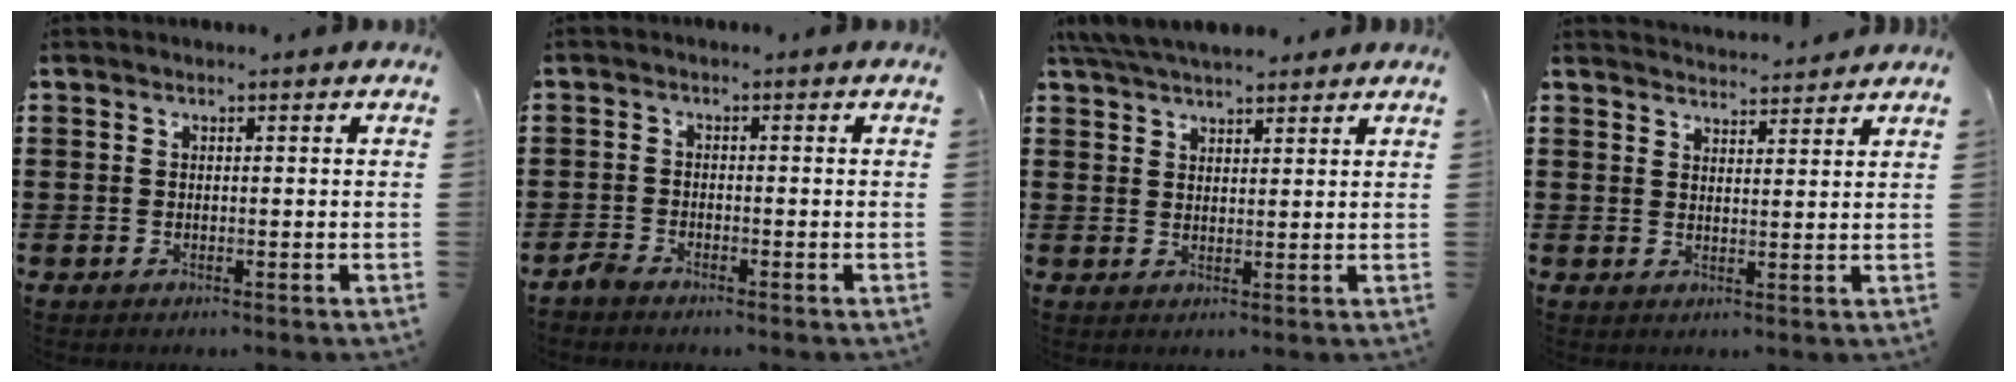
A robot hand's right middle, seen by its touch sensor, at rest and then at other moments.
{"total": 1.8, "force": [-1.7, 0.4, 0.4], "torque": [-0.018, 0.001, -0.037]}
{"total": 4.8, "force": [4.5, 0.7, 1.6], "torque": [-0.042, -0.003, 0.085]}
{"total": 2.9, "force": [2.9, -0.3, -0.3], "torque": [-0.002, -0.011, 0.054]}